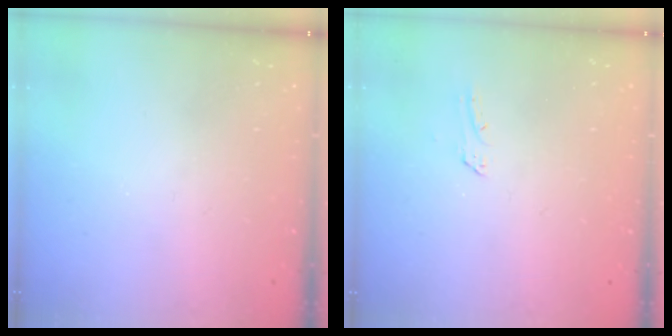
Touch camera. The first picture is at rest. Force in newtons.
{"total": 1.5, "press": 1.4, "slide": 0.1}